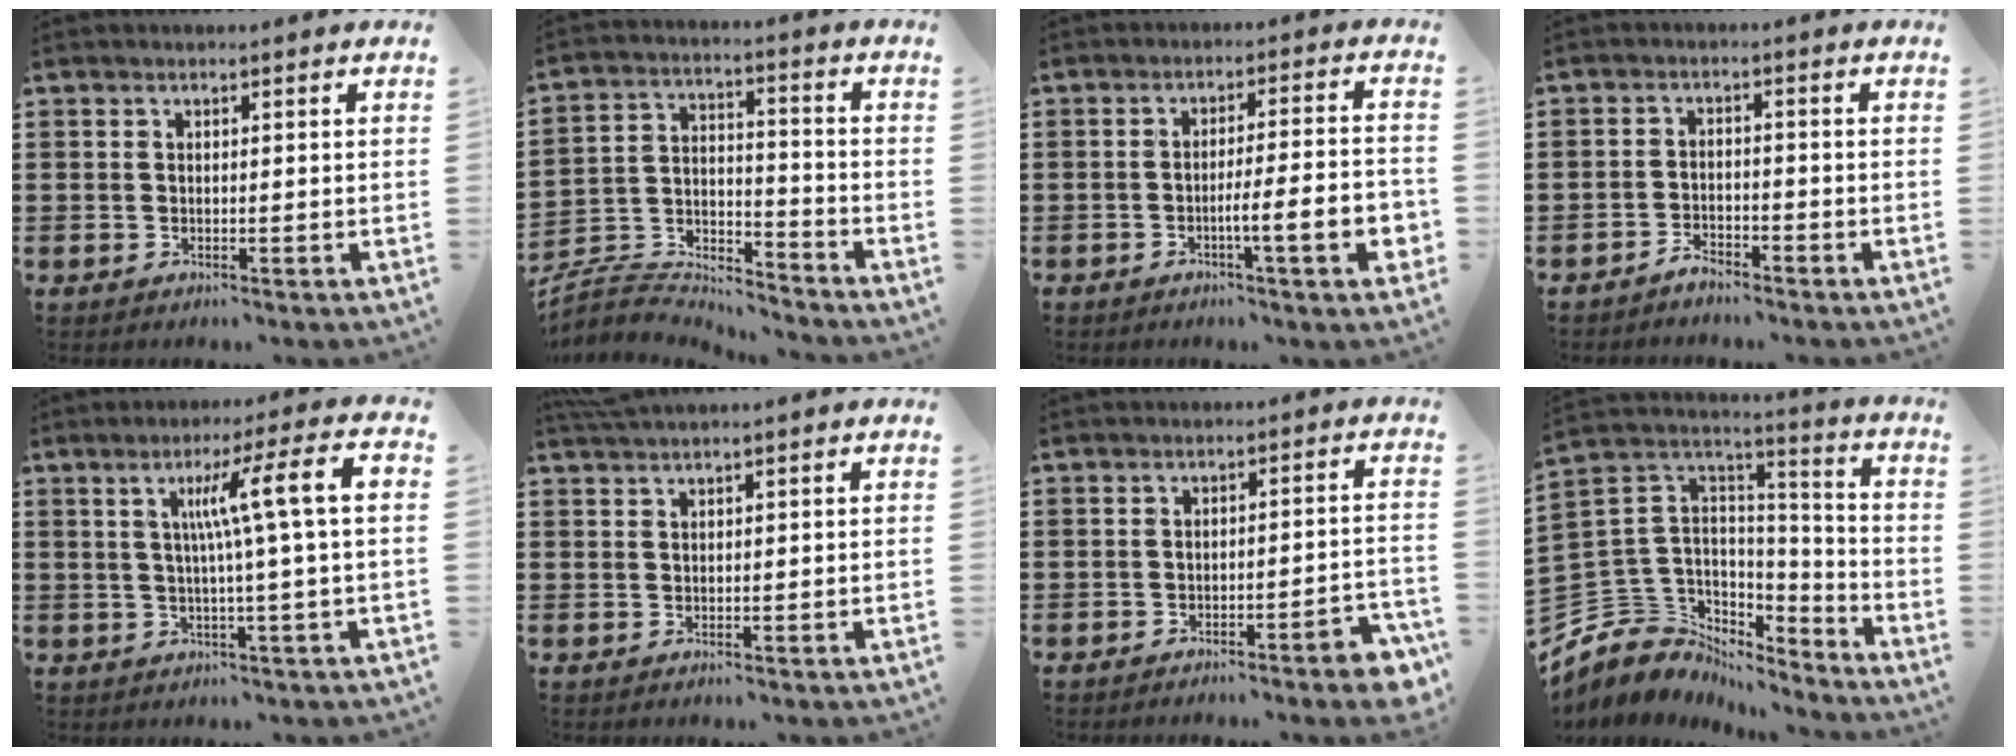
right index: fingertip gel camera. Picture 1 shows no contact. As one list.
[{"total": 4.9, "force": [-4.6, 1.4, 0.5], "torque": [-0.025, 0.000, -0.098]}, {"total": 7.5, "force": [-2.7, 0.6, 7.0], "torque": [-0.120, -0.010, -0.050]}, {"total": 2.2, "force": [-2.1, 0.6, 0.3], "torque": [-0.012, 0.002, -0.043]}, {"total": 9.5, "force": [1.5, -0.5, 9.4], "torque": [-0.176, 0.004, 0.014]}, {"total": 1.1, "force": [1.1, 0.0, 0.2], "torque": [-0.007, -0.001, 0.022]}, {"total": 3.9, "force": [-3.0, 0.1, 2.5], "torque": [-0.040, -0.008, -0.054]}, {"total": 7.3, "force": [-3.0, 6.6, 0.4], "torque": [-0.059, -0.023, -0.056]}]